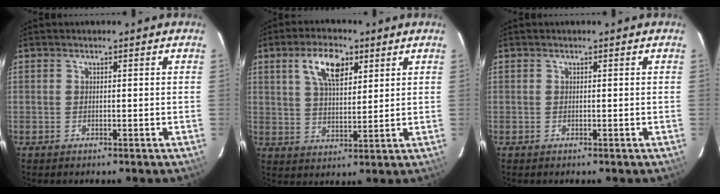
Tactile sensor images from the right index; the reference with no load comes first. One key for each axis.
{"total": 8.7, "fx": 4.4, "fy": 3.9, "fz": 6.5, "tx": -0.118, "ty": 0.014, "tz": 0.079}
{"total": 0.0}